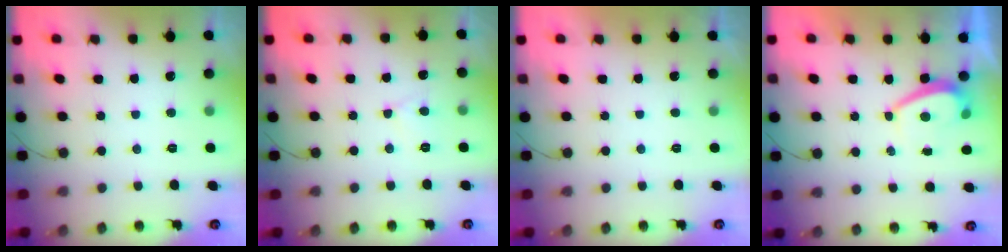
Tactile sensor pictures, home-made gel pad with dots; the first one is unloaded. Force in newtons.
{"total": 4.9, "press": 4.8, "slide": 0.5}
{"total": 2.3, "press": 2.3, "slide": 0.4}
{"total": 1.7, "press": 1.6, "slide": 0.6}